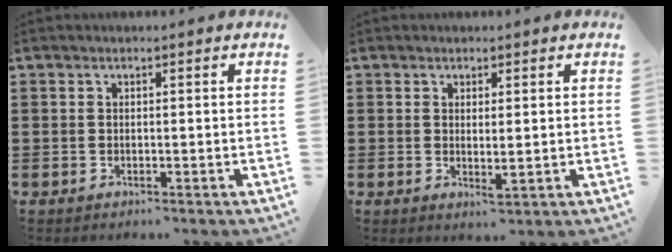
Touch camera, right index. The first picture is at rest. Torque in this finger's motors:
{"motor_torque": [-0.09, 0.32, 0.03, 0.01]}